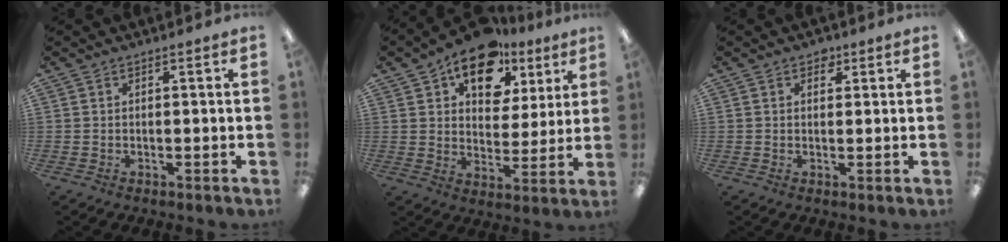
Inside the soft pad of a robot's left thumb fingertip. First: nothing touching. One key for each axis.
{"total": 14.6, "fx": 9.5, "fy": 8.7, "fz": 6.9, "tx": -0.101, "ty": -0.049, "tz": 0.167}
{"total": 2.6, "fx": 1.5, "fy": 1.7, "fz": 1.2, "tx": -0.001, "ty": -0.005, "tz": 0.021}